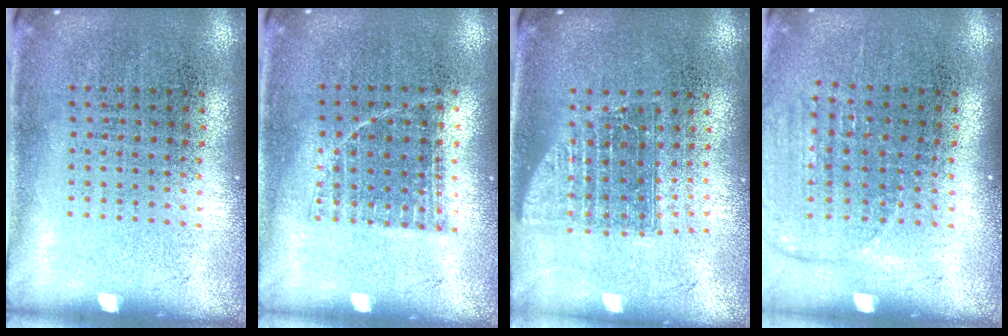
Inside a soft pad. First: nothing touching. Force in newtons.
{"total": 0.8, "press": 0.7, "slide": 0.3}
{"total": 1.5, "press": 1.2, "slide": 1.0}
{"total": 1.4, "press": 1.2, "slide": 0.6}